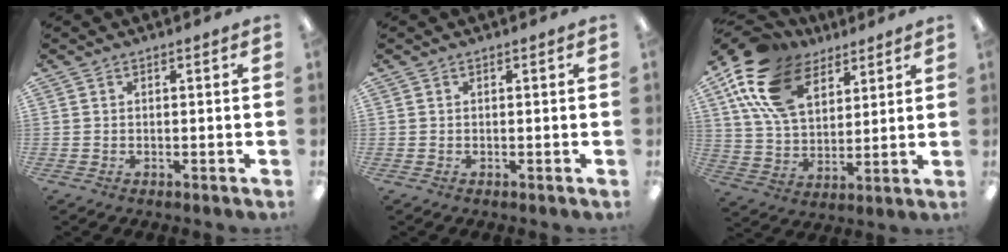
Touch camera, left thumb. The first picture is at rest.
{"total": 0.0}
{"total": 19.0, "force": [10.3, 11.3, 11.4], "torque": [-0.240, -0.024, 0.192]}